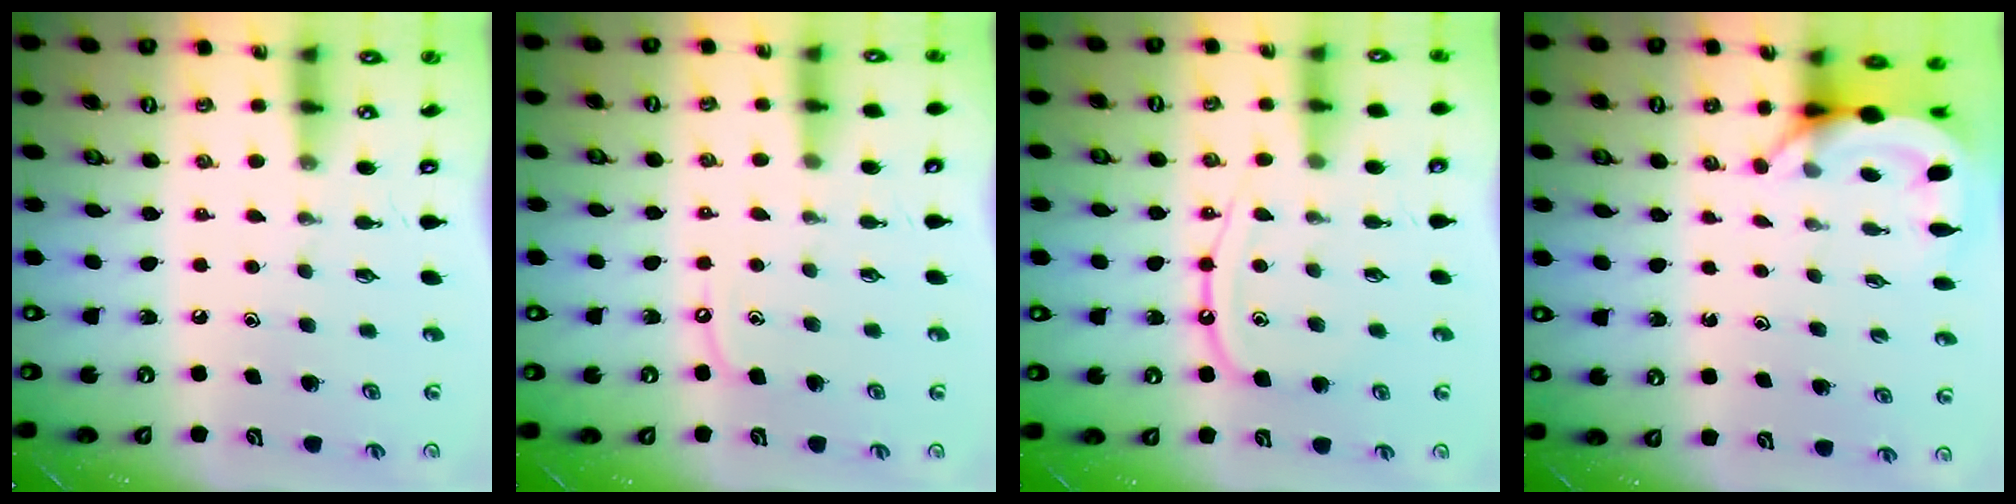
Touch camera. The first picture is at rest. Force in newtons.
{"total": 4.1, "press": 4.0, "slide": 0.6}
{"total": 10.9, "press": 10.8, "slide": 0.9}
{"total": 4.1, "press": 4.1, "slide": 0.5}